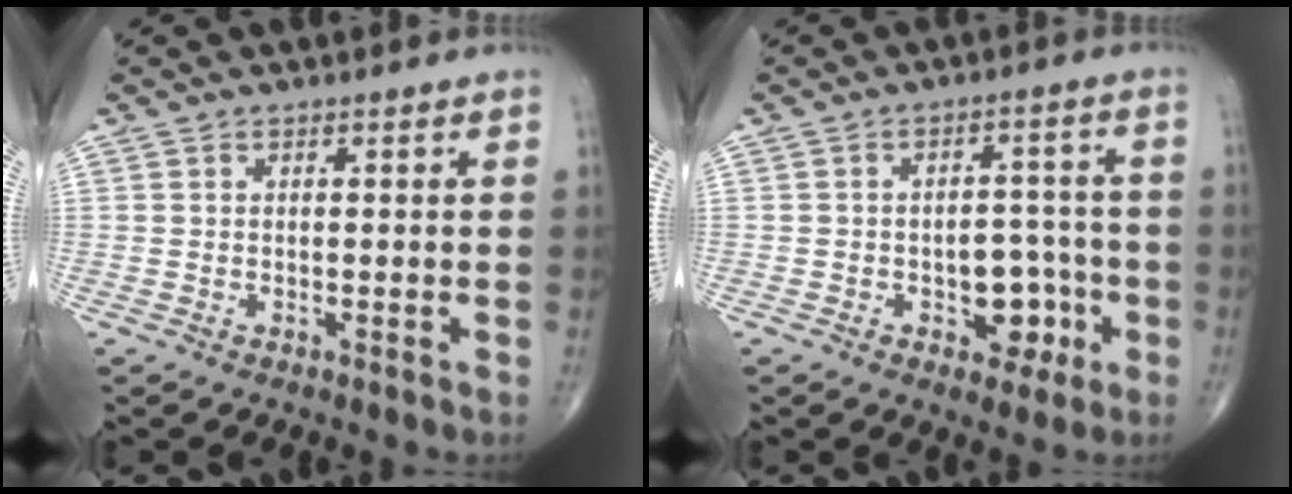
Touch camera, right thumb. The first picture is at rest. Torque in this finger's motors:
{"motor_torque": [2.47, 2.54, 0.42, -0.63, 0.01]}